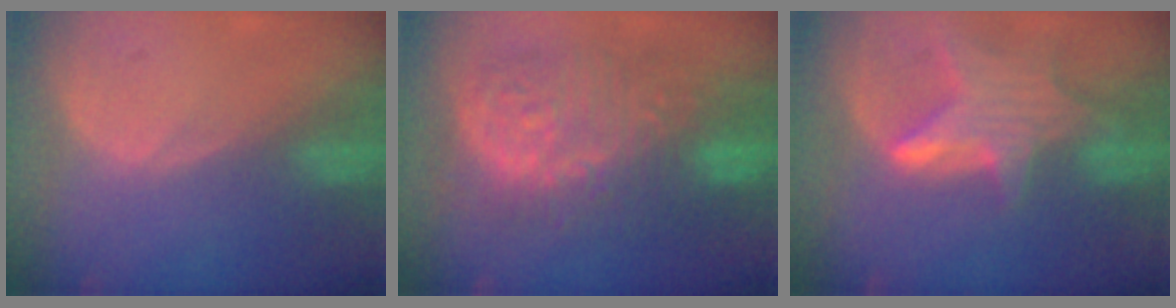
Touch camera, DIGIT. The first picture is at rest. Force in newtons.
{"total": 13.1, "press": 13.1, "slide": 1.2}
{"total": 7.5, "press": 7.0, "slide": 2.9}